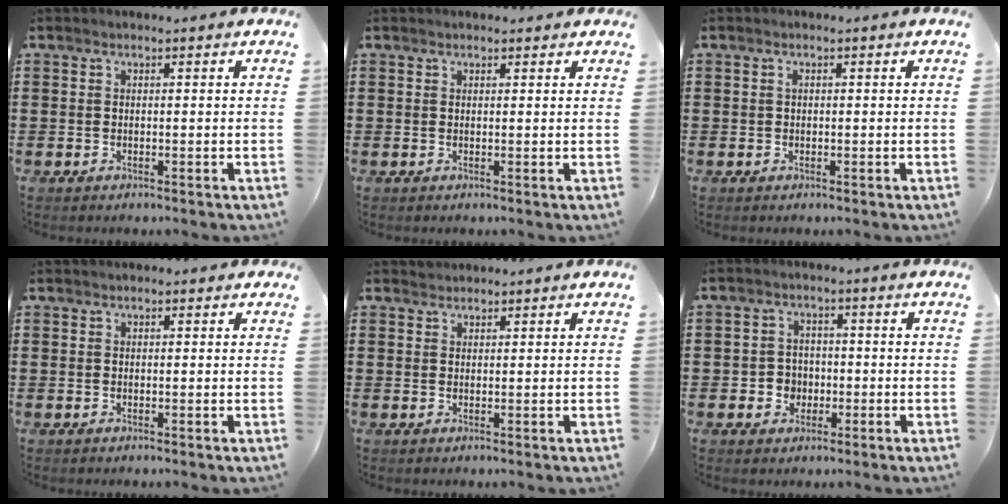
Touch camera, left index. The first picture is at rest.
{"total": 0.8, "force": [0.7, 0.3, 0.3], "torque": [-0.007, 0.002, 0.013]}
{"total": 0.6, "force": [0.1, 0.4, 0.4], "torque": [-0.011, 0.002, 0.001]}
{"total": 0.6, "force": [0.3, 0.4, 0.3], "torque": [-0.006, 0.005, 0.005]}
{"total": 1.0, "force": [1.0, 0.3, -0.1], "torque": [-0.001, 0.001, 0.021]}
{"total": 3.2, "force": [-1.0, 2.9, 1.0], "torque": [-0.029, 0.004, -0.023]}